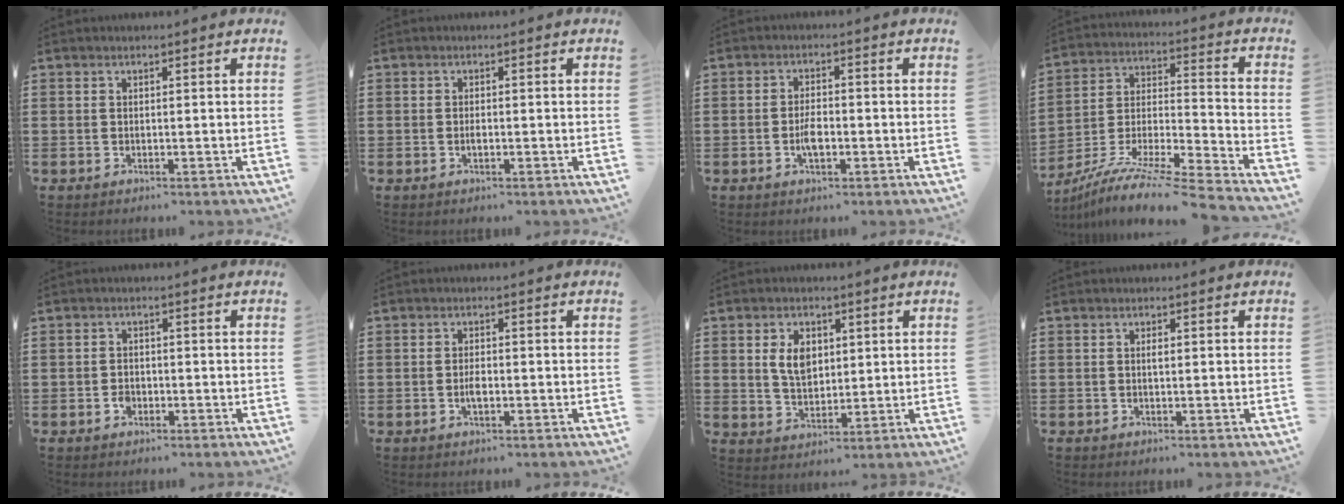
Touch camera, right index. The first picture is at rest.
{"total": 1.0, "force": [-0.2, 0.4, 0.9], "torque": [-0.019, -0.003, -0.003]}
{"total": 3.4, "force": [-1.0, 1.4, 3.0], "torque": [-0.061, 0.000, -0.019]}
{"total": 10.2, "force": [-9.1, -0.1, 4.6], "torque": [-0.081, 0.006, -0.186]}
{"total": 1.9, "force": [-0.9, 1.4, 1.0], "torque": [-0.020, 0.001, -0.017]}
{"total": 2.1, "force": [-0.6, 0.9, 1.9], "torque": [-0.035, 0.001, -0.010]}
{"total": 5.3, "force": [1.4, 3.6, 3.7], "torque": [-0.076, 0.010, 0.022]}
{"total": 0.9, "force": [0.1, 0.3, 0.9], "torque": [-0.018, -0.002, 0.001]}